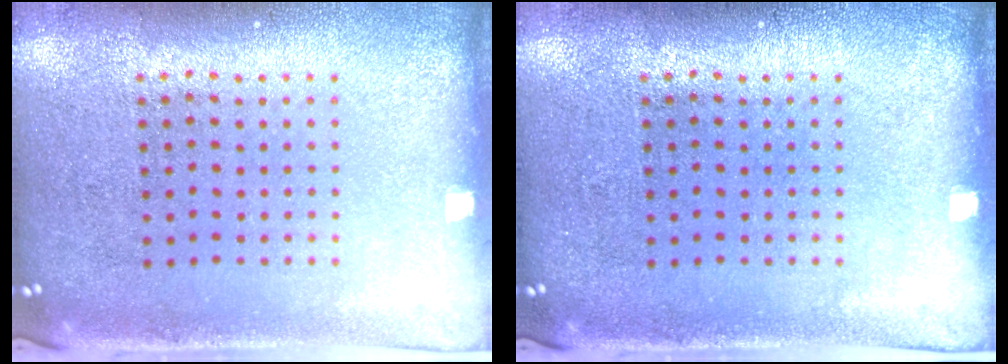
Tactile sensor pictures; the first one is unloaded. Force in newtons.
{"total": 0.0}